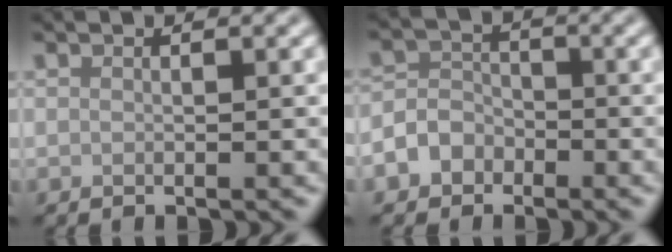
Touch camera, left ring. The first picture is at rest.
{"total": 3.7, "force": [-2.1, 2.8, 1.0], "torque": [0.000, 0.002, -0.048]}